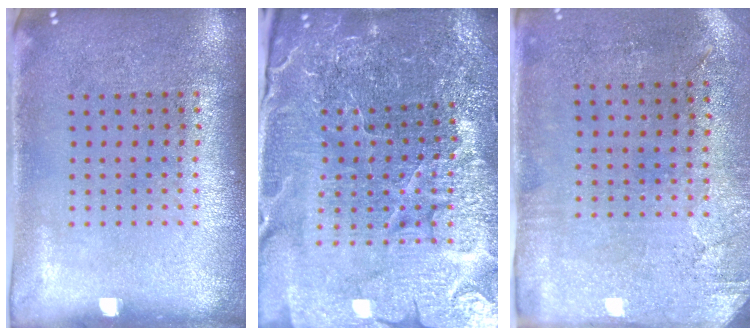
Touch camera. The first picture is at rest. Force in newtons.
{"total": 5.3, "press": 5.0, "slide": 1.8}
{"total": 2.9, "press": 2.4, "slide": 1.7}